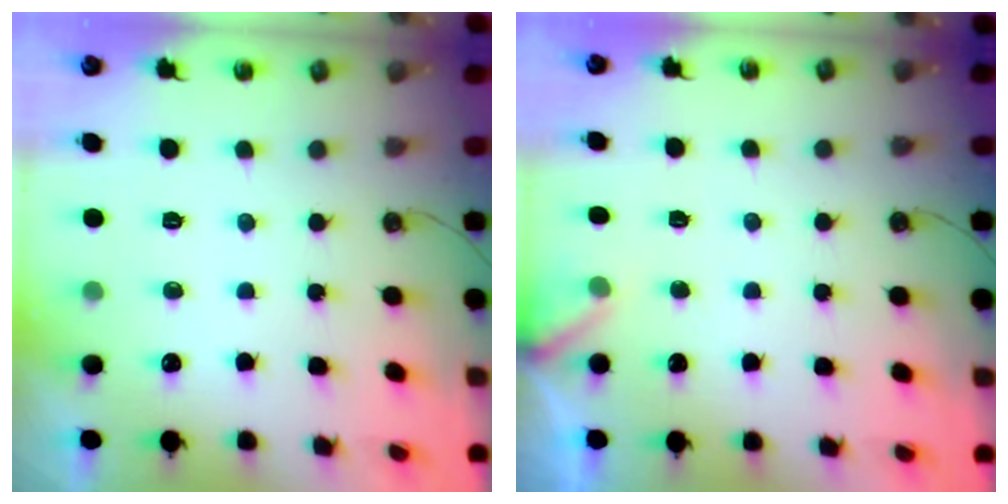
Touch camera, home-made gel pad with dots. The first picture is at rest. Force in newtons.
{"total": 4.0, "press": 4.0, "slide": 0.3}